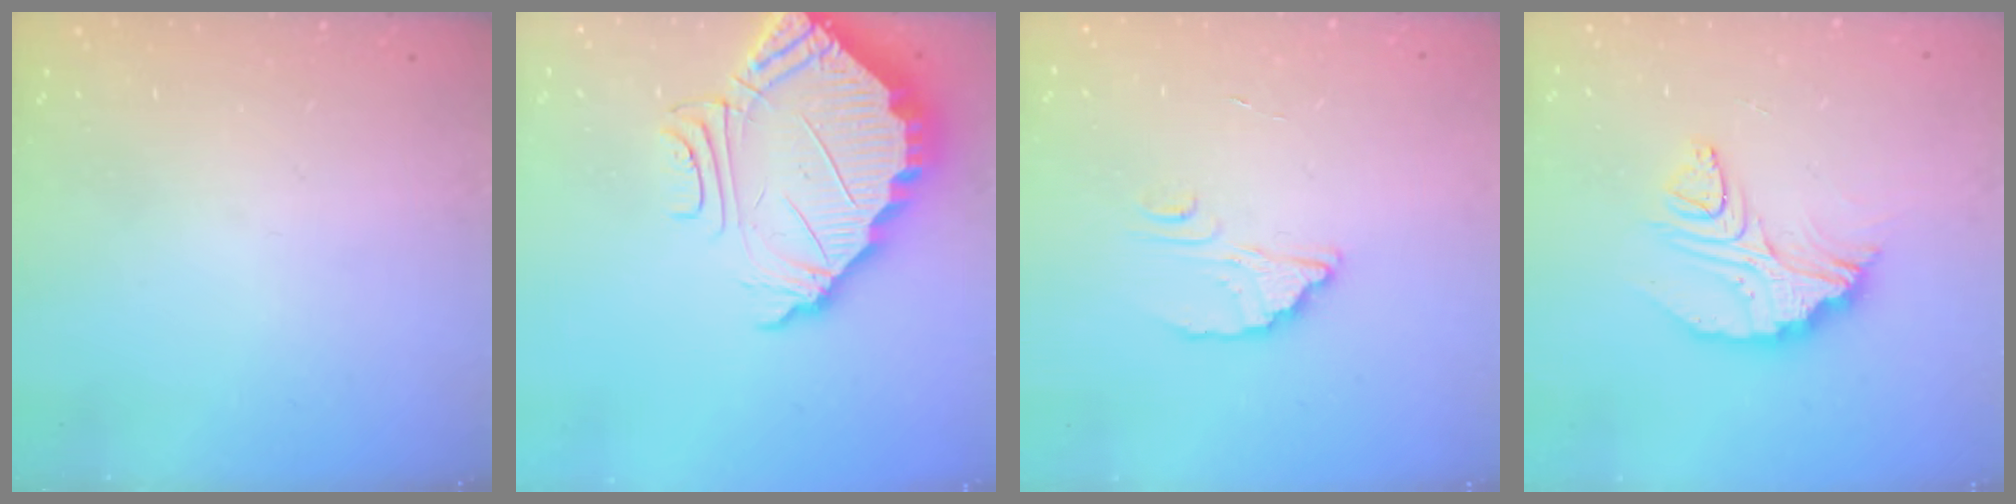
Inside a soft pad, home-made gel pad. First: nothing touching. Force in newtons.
{"total": 7.3, "press": 7.3, "slide": 0.4}
{"total": 2.3, "press": 2.3, "slide": 0.0}
{"total": 10.3, "press": 10.3, "slide": 0.6}